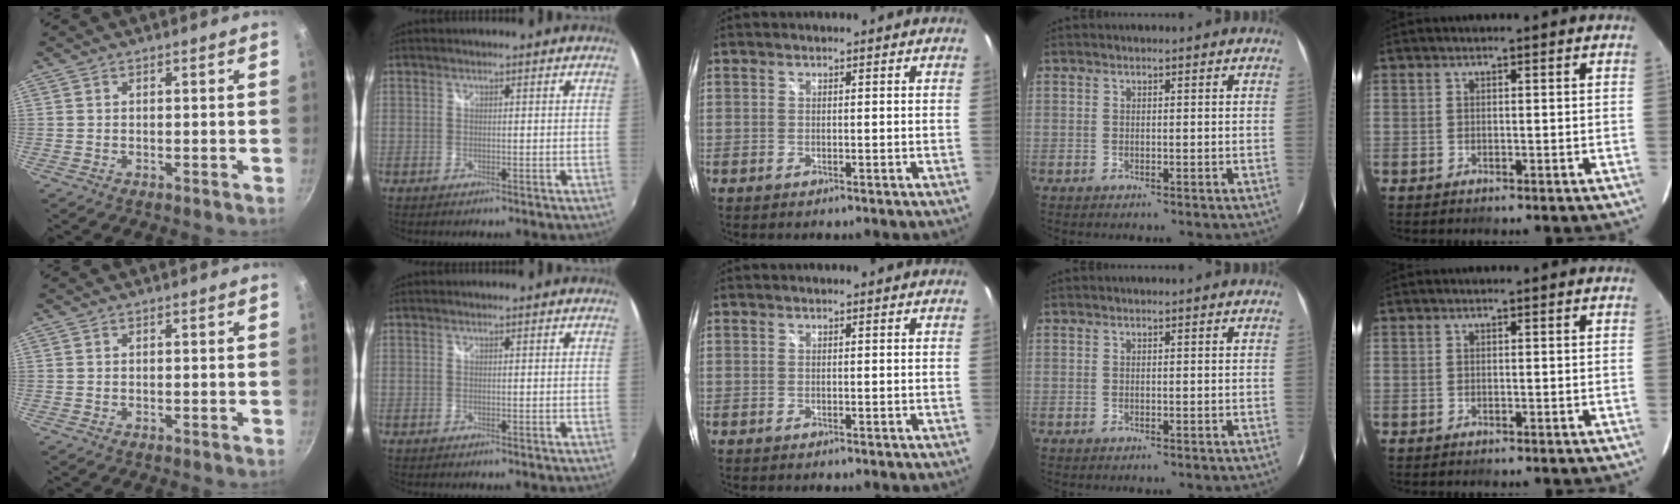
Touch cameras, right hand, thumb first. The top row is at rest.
{}